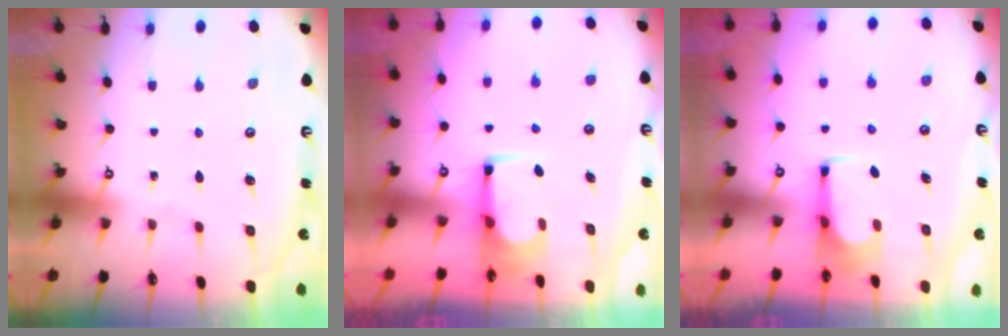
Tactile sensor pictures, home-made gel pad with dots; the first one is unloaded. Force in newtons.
{"total": 2.4, "press": 2.4, "slide": 0.2}
{"total": 3.6, "press": 3.6, "slide": 0.2}